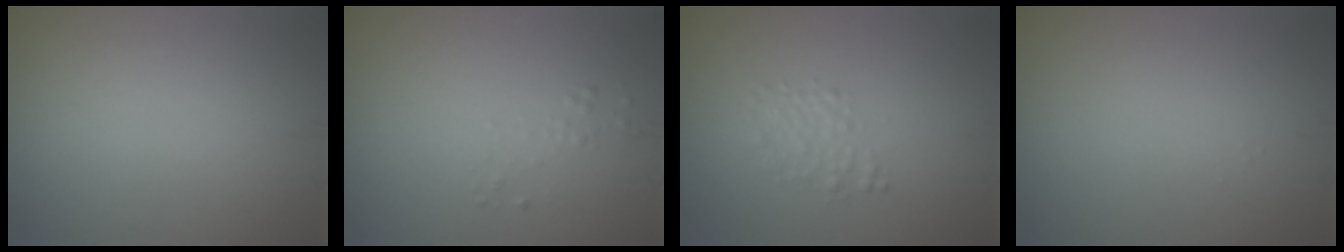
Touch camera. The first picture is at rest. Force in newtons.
{"total": 0.6, "press": 0.6, "slide": 0.1}
{"total": 1.5, "press": 1.5, "slide": 0.0}
{"total": 0.0}